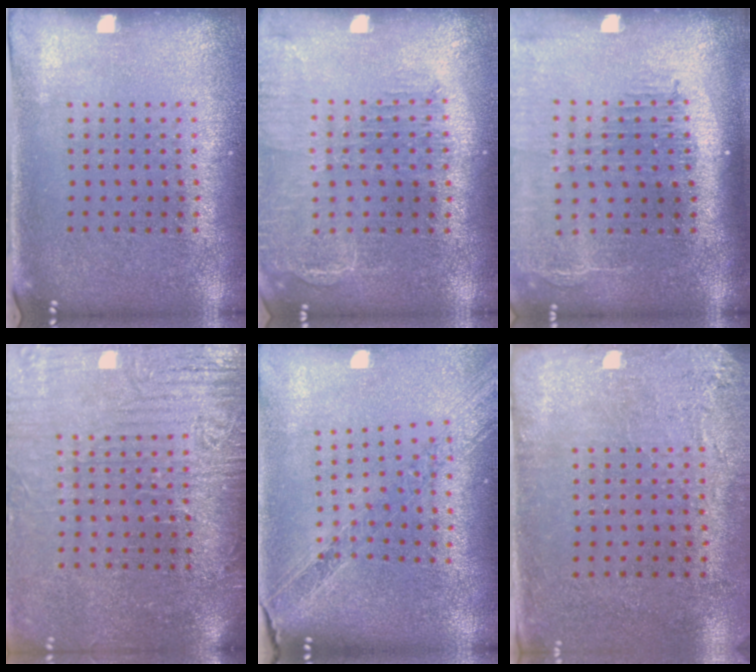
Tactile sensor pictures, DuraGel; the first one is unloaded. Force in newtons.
{"total": 1.6, "press": 1.6, "slide": 0.4}
{"total": 2.5, "press": 2.0, "slide": 1.5}
{"total": 4.1, "press": 3.6, "slide": 2.0}
{"total": 1.2, "press": 1.2, "slide": 0.1}
{"total": 2.9, "press": 2.4, "slide": 1.6}